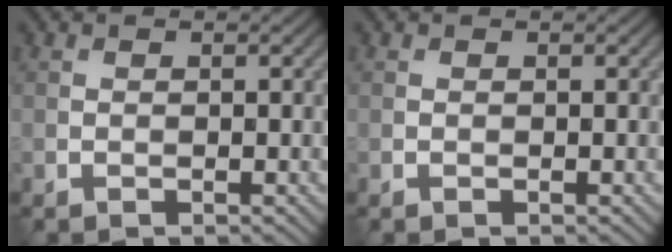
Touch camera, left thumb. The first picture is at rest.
{"total": 0.0}